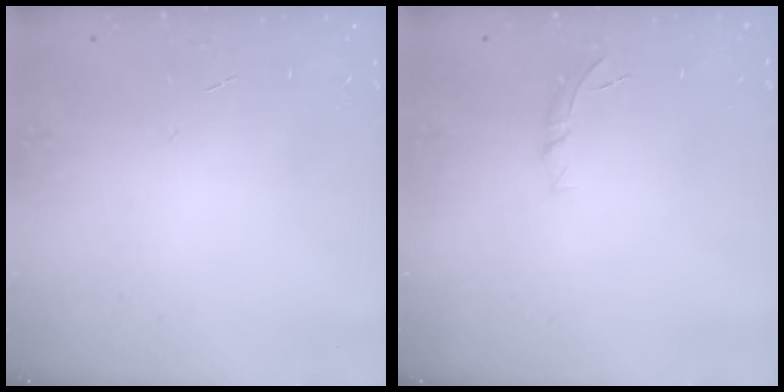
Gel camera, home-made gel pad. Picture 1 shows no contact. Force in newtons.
{"total": 5.5, "press": 5.1, "slide": 2.0}